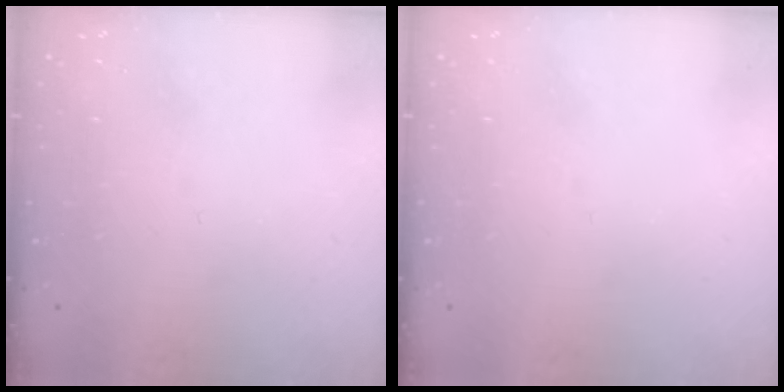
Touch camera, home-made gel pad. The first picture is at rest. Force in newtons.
{"total": 0.0}